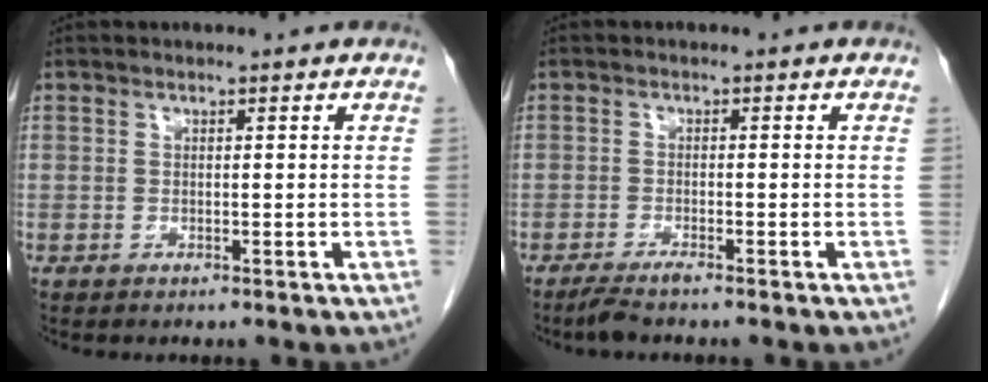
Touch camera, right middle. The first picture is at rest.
{"total": 2.4, "force": [-2.0, -0.1, 1.3], "torque": [-0.030, -0.007, -0.040]}